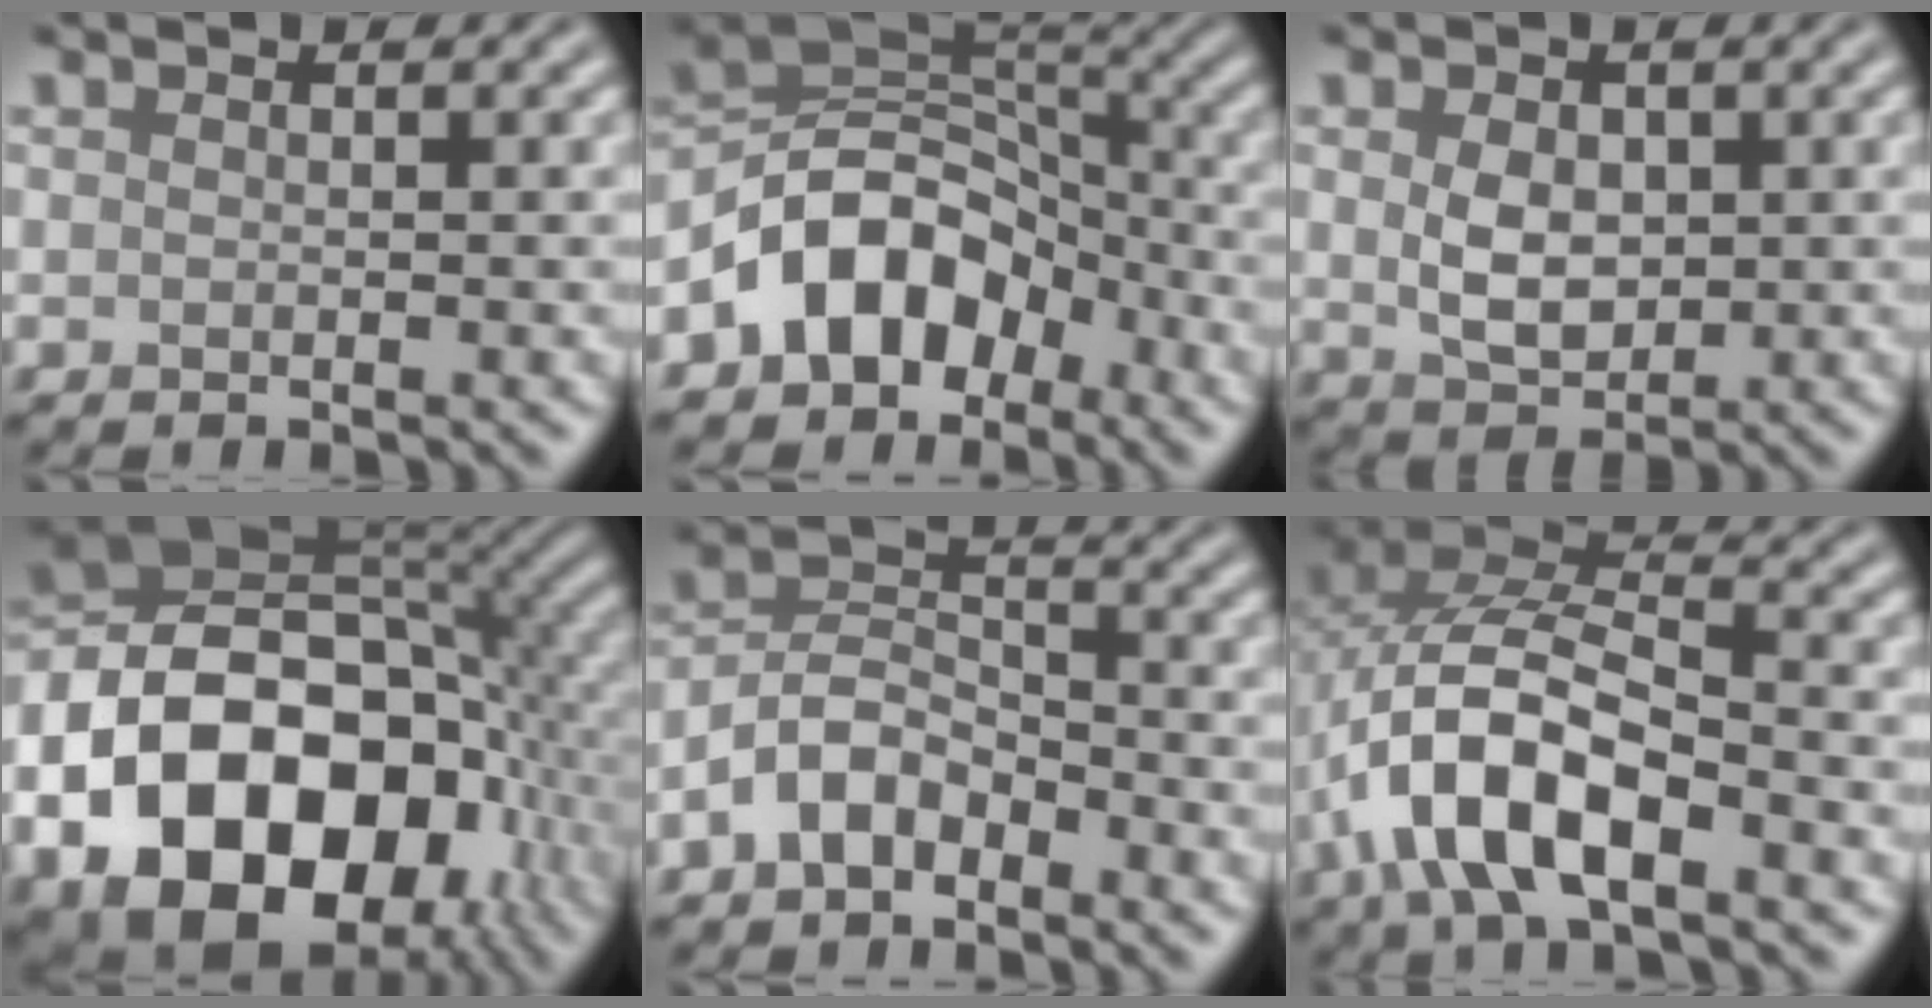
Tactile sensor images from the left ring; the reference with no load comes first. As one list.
[{"total": 7.8, "force": [-4.1, 5.3, 4.0], "torque": [-0.043, 0.013, -0.088]}, {"total": 3.6, "force": [0.3, 2.5, 2.6], "torque": [-0.053, -0.003, 0.008]}, {"total": 18.4, "force": [-6.9, 12.5, 11.5], "torque": [-0.213, -0.020, -0.117]}, {"total": 4.3, "force": [-2.6, 2.5, 2.4], "torque": [-0.046, 0.012, -0.060]}, {"total": 9.4, "force": [-3.5, 4.4, 7.6], "torque": [-0.151, 0.012, -0.071]}]